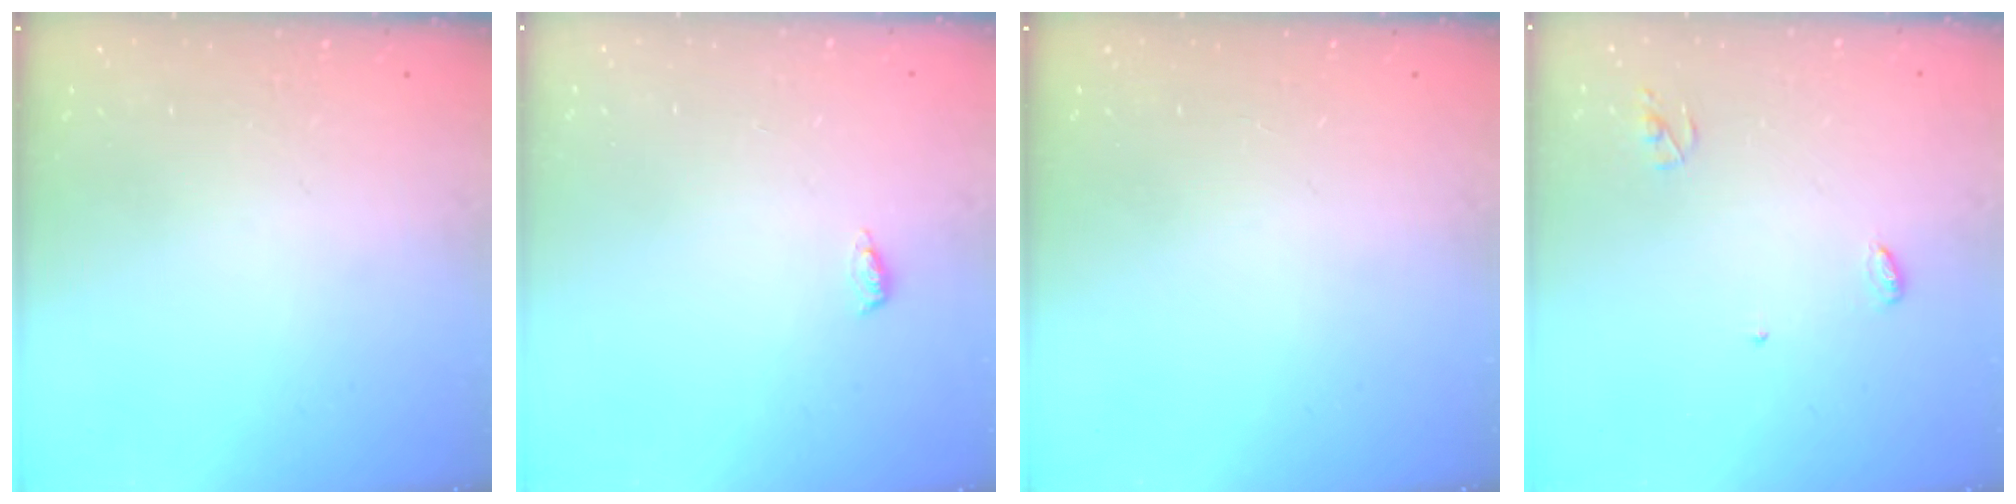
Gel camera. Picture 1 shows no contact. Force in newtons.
{"total": 3.8, "press": 3.6, "slide": 1.2}
{"total": 0.0}
{"total": 3.5, "press": 3.5, "slide": 0.2}